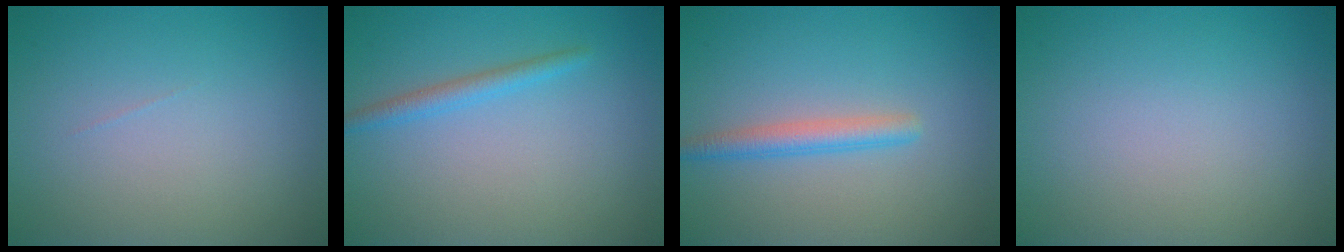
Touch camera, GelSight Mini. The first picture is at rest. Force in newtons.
{"total": 1.7, "press": 1.7, "slide": 0.1}
{"total": 2.3, "press": 2.3, "slide": 0.1}
{"total": 0.0}